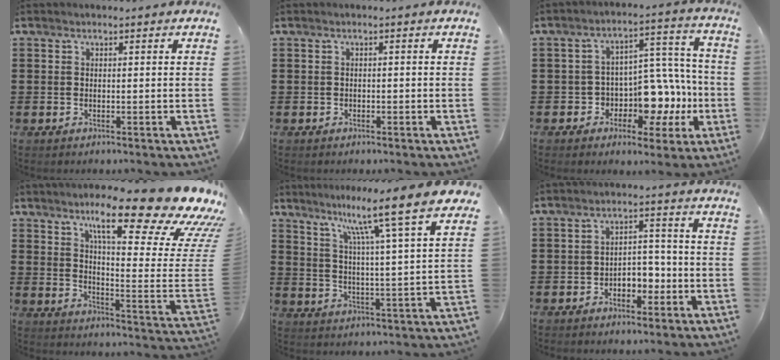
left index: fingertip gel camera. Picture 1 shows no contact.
{"total": 0.6, "force": [-0.4, 0.3, 0.1], "torque": [-0.006, -0.001, -0.009]}
{"total": 8.4, "force": [-2.0, 6.7, 4.7], "torque": [-0.082, -0.005, -0.027]}
{"total": 18.9, "force": [13.3, 2.9, 13.1], "torque": [-0.223, -0.080, 0.212]}
{"total": 11.2, "force": [8.6, -0.5, 7.2], "torque": [-0.143, -0.055, 0.130]}
{"total": 3.9, "force": [-2.3, 2.5, 2.0], "torque": [-0.041, 0.009, -0.049]}